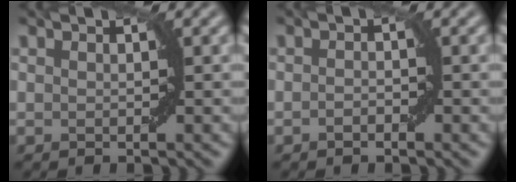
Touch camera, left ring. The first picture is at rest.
{"total": 0.9, "force": [-0.5, 0.4, 0.7], "torque": [-0.012, 0.003, -0.008]}